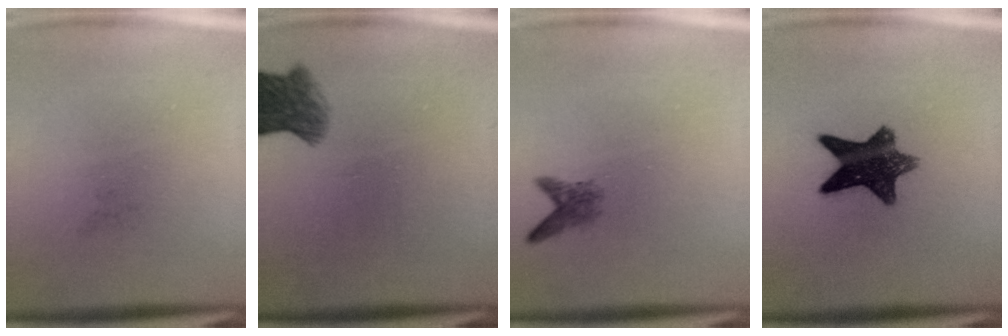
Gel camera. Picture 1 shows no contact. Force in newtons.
{"total": 5.0}
{"total": 2.1}
{"total": 10.9}